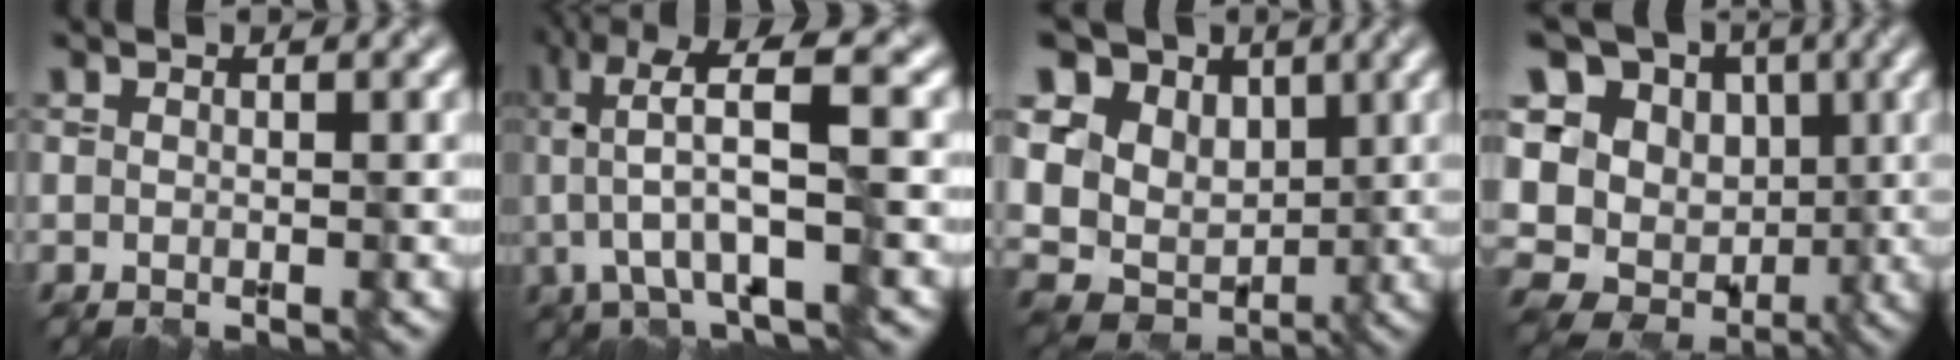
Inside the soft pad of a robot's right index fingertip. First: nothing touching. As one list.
[{"total": 7.4, "force": [0.0, 1.8, 7.2], "torque": [-0.148, 0.009, 0.005]}, {"total": 13.5, "force": [4.4, 11.1, 6.3], "torque": [-0.146, 0.029, 0.061]}, {"total": 16.5, "force": [0.6, 14.4, 8.1], "torque": [-0.174, 0.020, 0.014]}]